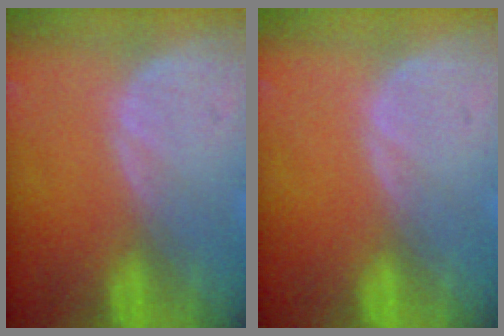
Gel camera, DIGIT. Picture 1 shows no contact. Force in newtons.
{"total": 0.0}